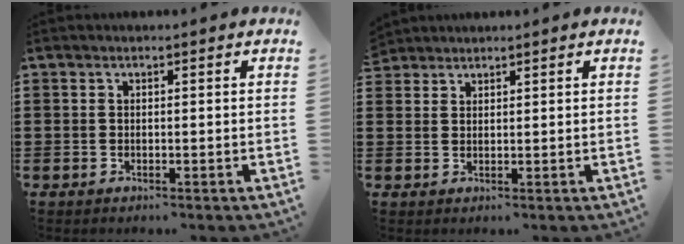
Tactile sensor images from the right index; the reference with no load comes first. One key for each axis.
{"total": 1.7, "fx": 1.6, "fy": 0.5, "fz": -0.2, "tx": 0.000, "ty": 0.003, "tz": 0.033}